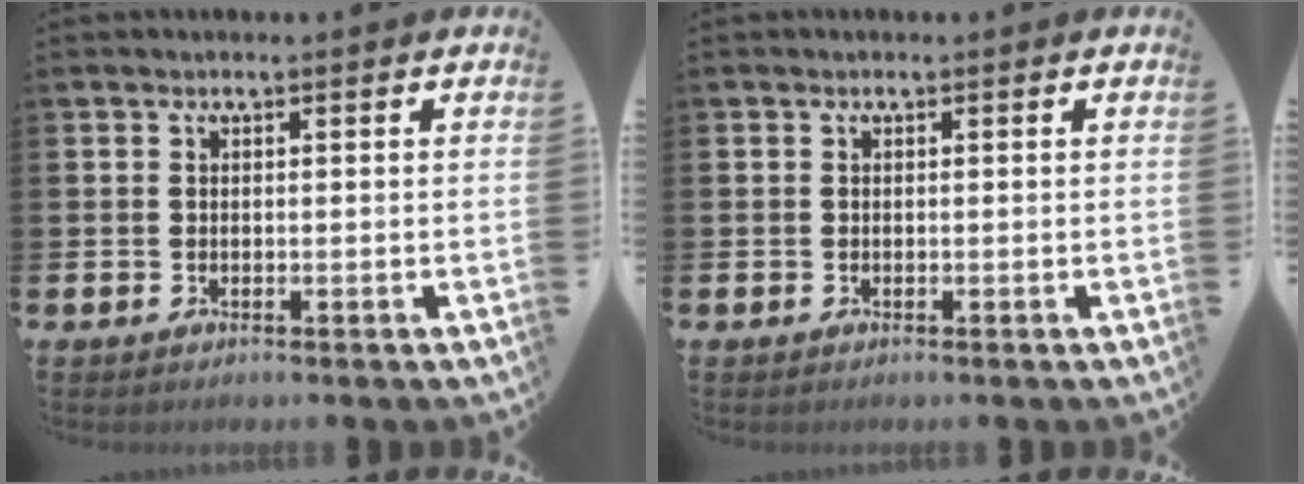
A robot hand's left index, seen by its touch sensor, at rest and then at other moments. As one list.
[{"total": 0.0}]